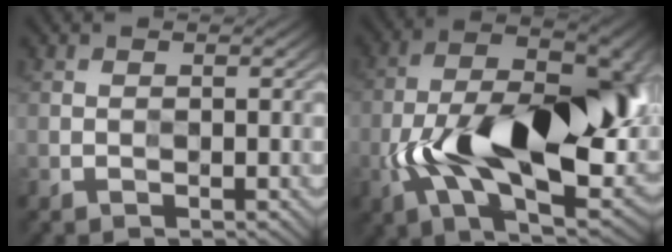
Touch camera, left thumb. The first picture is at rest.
{"total": 18.7, "force": [-3.5, 8.8, 16.2], "torque": [-0.272, -0.003, -0.053]}